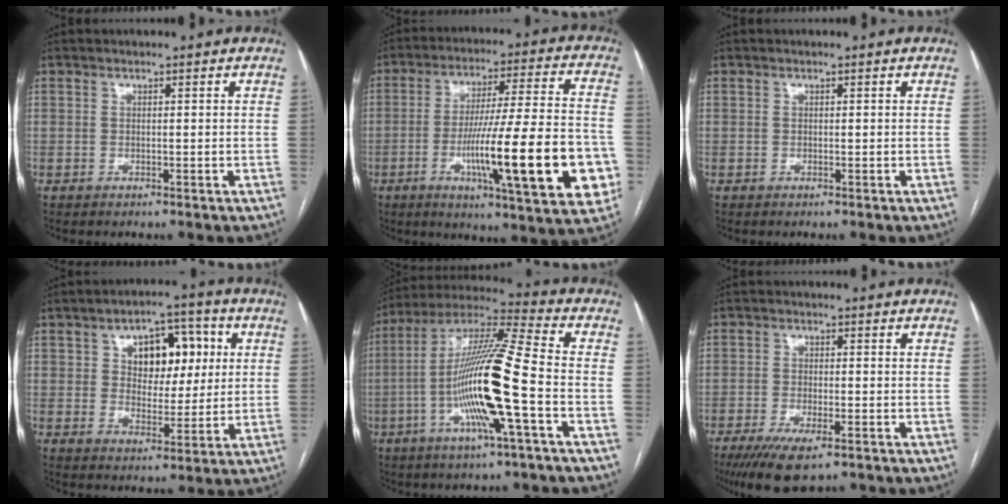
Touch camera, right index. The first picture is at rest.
{"total": 22.7, "force": [-6.4, 1.9, 21.7], "torque": [-0.300, -0.010, -0.092]}
{"total": 0.0}
{"total": 10.2, "force": [2.9, 6.1, 7.6], "torque": [-0.105, 0.026, 0.049]}
{"total": 17.6, "force": [-4.3, -0.2, 17.0], "torque": [-0.334, -0.004, -0.090]}
{"total": 7.7, "force": [-5.0, 2.0, 5.6], "torque": [-0.094, -0.017, -0.081]}